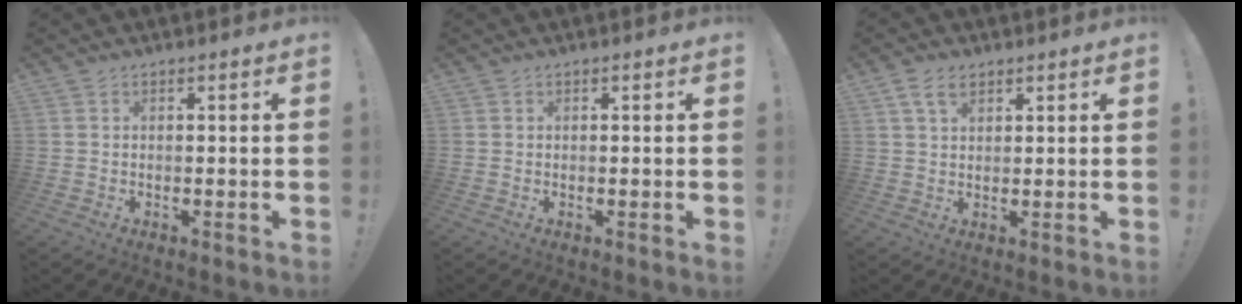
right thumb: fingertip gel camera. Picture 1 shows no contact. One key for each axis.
{"total": 0.0}
{"total": 5.2, "fx": 2.9, "fy": 3.1, "fz": 3.0, "tx": -0.050, "ty": -0.004, "tz": 0.054}